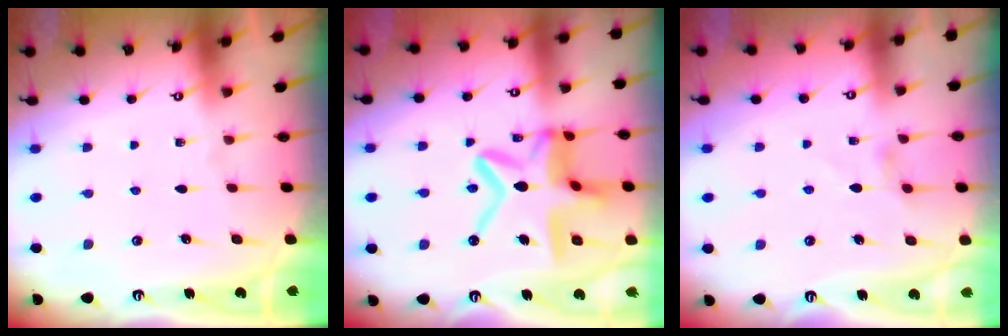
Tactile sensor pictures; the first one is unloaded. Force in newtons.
{"total": 18.4, "press": 18.3, "slide": 1.7}
{"total": 1.8, "press": 1.8, "slide": 0.4}